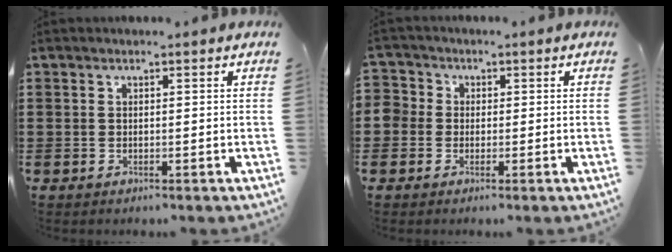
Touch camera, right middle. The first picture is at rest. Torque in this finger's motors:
{"motor_torque": [0.17, 0.12, 0.00, 0.00]}